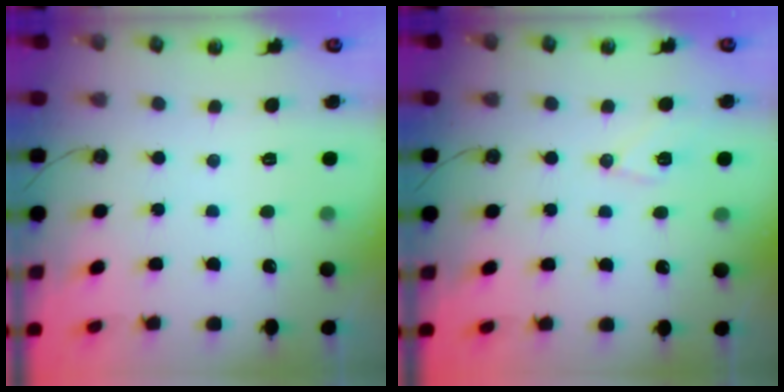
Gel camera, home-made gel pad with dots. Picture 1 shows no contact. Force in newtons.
{"total": 7.9, "press": 7.7, "slide": 1.9}